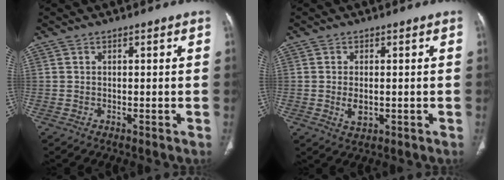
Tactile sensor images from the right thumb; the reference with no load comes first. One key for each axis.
{"total": 3.2, "fx": -0.3, "fy": 1.9, "fz": 2.6, "tx": -0.048, "ty": -0.006, "tz": -0.002}